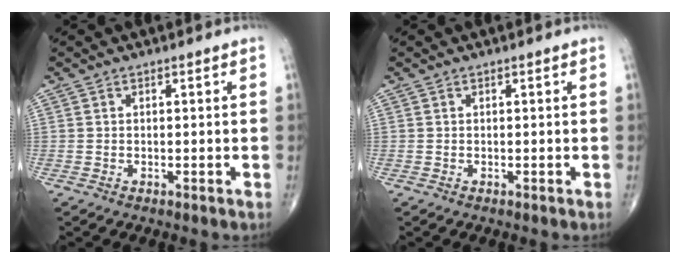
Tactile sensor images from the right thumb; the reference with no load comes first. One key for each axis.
{"total": 0.0}